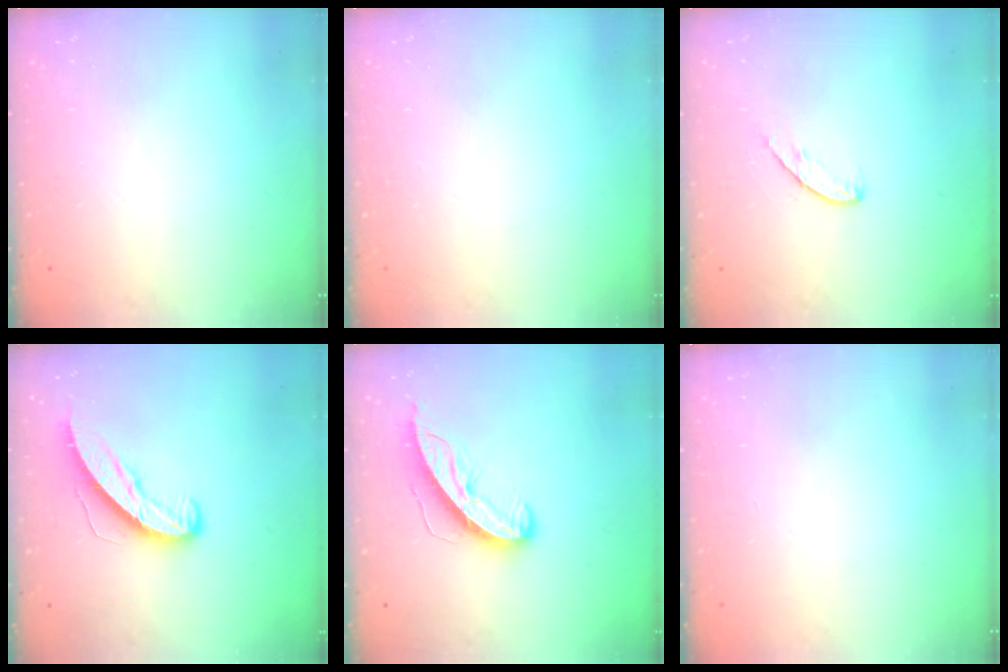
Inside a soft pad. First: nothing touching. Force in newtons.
{"total": 0.0}
{"total": 5.0, "press": 5.0, "slide": 0.5}
{"total": 8.7, "press": 8.7, "slide": 0.6}
{"total": 9.7, "press": 9.6, "slide": 0.5}
{"total": 0.0}